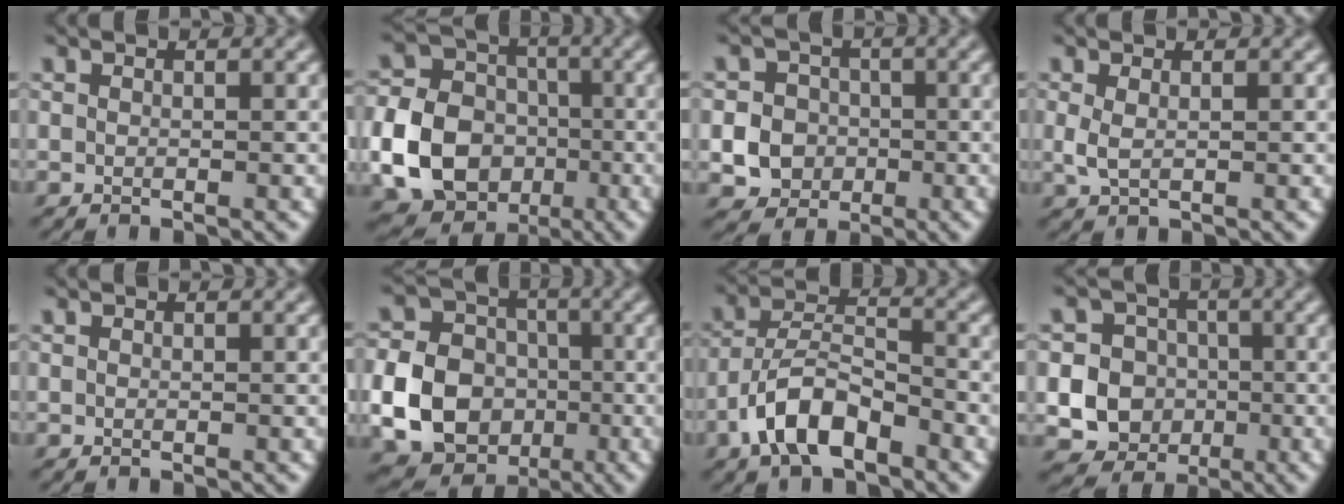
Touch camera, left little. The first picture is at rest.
{"total": 12.1, "force": [-3.3, 10.0, 5.9], "torque": [-0.128, -0.037, -0.077]}
{"total": 6.6, "force": [-1.7, 6.0, 2.0], "torque": [-0.033, 0.006, -0.054]}
{"total": 1.6, "force": [0.0, 0.8, 1.4], "torque": [-0.042, 0.001, 0.004]}
{"total": 0.0}
{"total": 14.1, "force": [-3.3, 12.4, 5.9], "torque": [-0.145, -0.034, -0.072]}
{"total": 6.3, "force": [-3.8, 2.6, 4.3], "torque": [-0.077, 0.011, -0.076]}
{"total": 11.2, "force": [-2.4, 10.5, 3.0], "torque": [-0.075, -0.002, -0.053]}